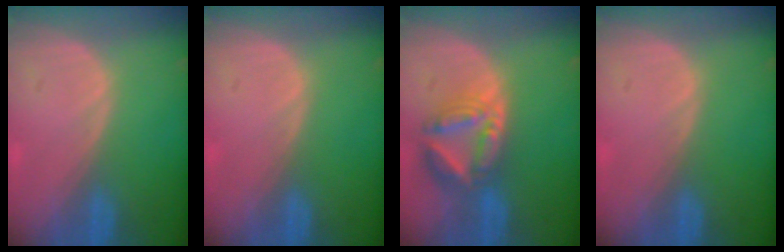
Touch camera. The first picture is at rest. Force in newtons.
{"total": 0.0}
{"total": 8.2, "press": 7.1, "slide": 4.2}
{"total": 0.0}